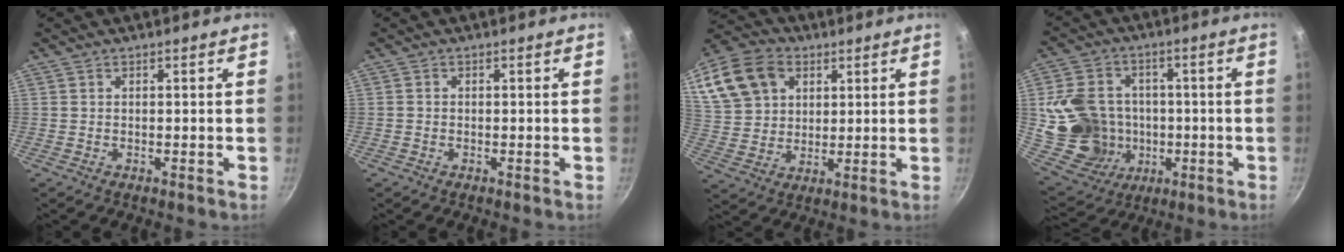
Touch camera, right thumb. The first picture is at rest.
{"total": 0.6, "force": [-0.3, 0.5, 0.1], "torque": [-0.001, 0.001, -0.007]}
{"total": 18.5, "force": [7.4, 14.0, 9.5], "torque": [-0.193, 0.010, 0.140]}
{"total": 17.0, "force": [-0.7, 14.6, 8.7], "torque": [-0.143, 0.018, 0.004]}